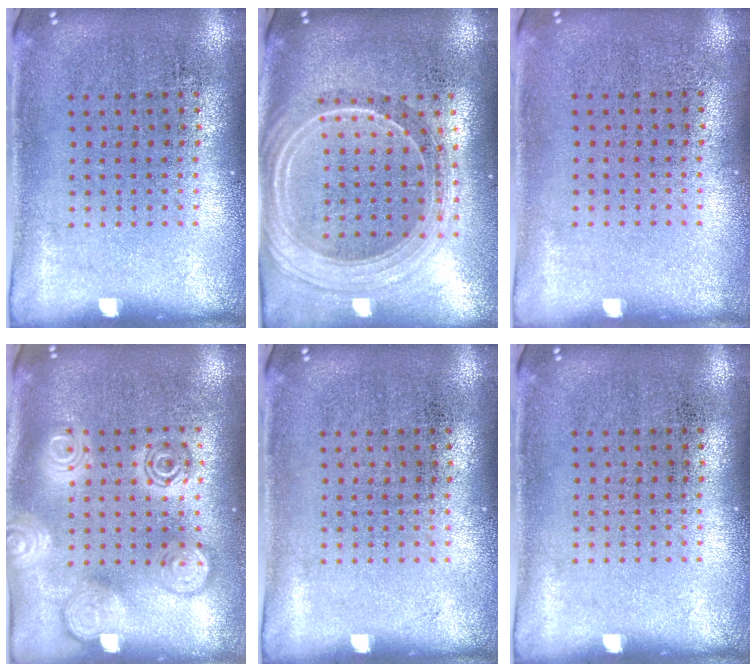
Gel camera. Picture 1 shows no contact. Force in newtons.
{"total": 2.3, "press": 1.9, "slide": 1.3}
{"total": 0.0}
{"total": 2.9, "press": 2.8, "slide": 0.4}
{"total": 0.0}
{"total": 0.0}